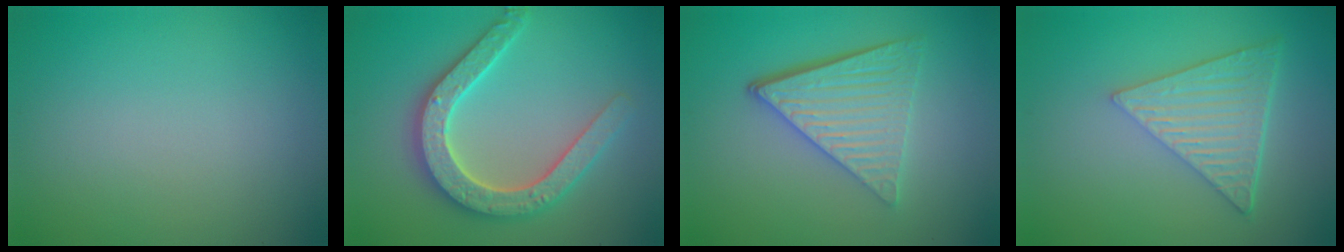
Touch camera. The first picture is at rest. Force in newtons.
{"total": 5.3, "press": 5.2, "slide": 1.0}
{"total": 6.0, "press": 4.2, "slide": 4.3}
{"total": 6.4, "press": 4.4, "slide": 4.7}